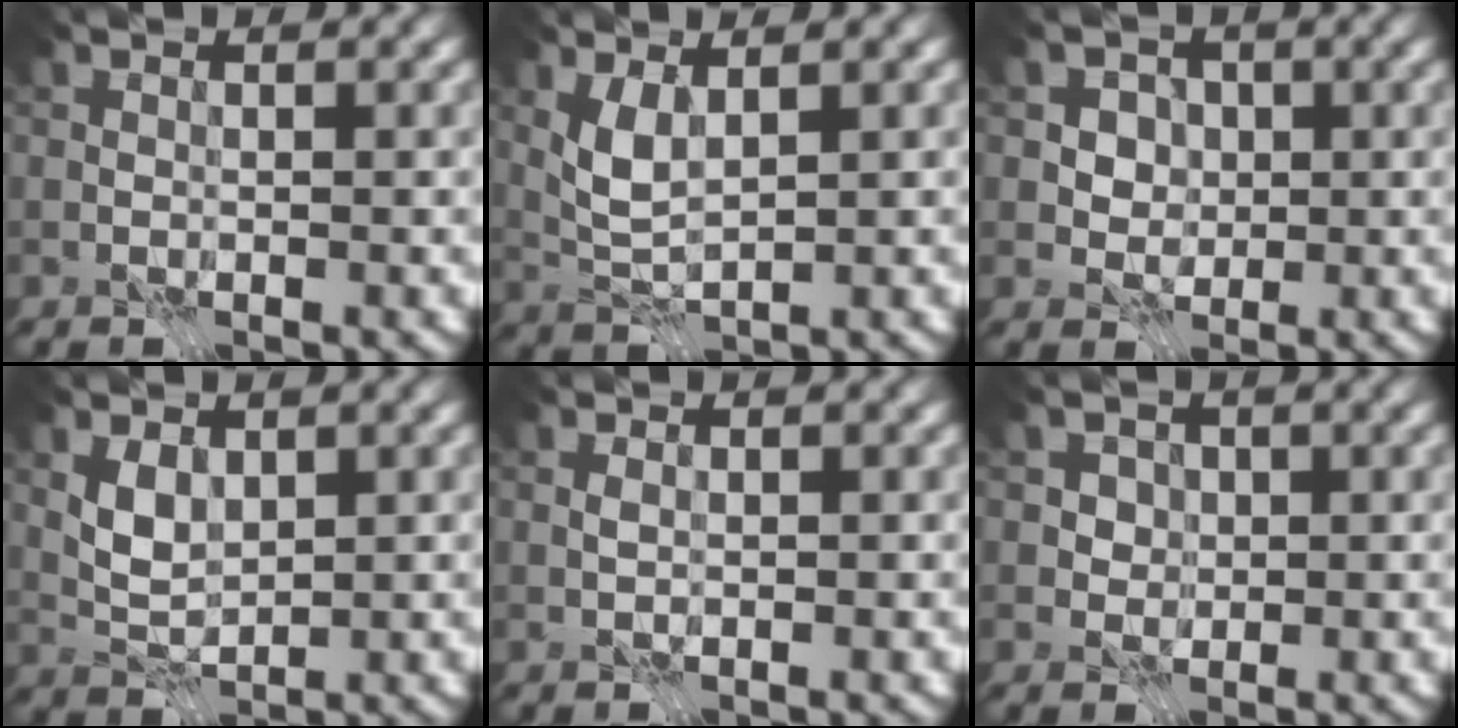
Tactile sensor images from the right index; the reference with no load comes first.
{"total": 2.8, "force": [1.1, 1.0, 2.4], "torque": [-0.059, -0.004, 0.027]}
{"total": 3.5, "force": [0.9, 2.9, 1.6], "torque": [-0.018, 0.005, 0.007]}
{"total": 2.6, "force": [0.9, 1.6, 1.8], "torque": [-0.043, -0.004, 0.022]}
{"total": 0.6, "force": [0.1, 0.2, 0.5], "torque": [-0.013, 0.001, 0.003]}
{"total": 2.2, "force": [0.8, 1.8, 0.8], "torque": [-0.013, 0.002, 0.017]}